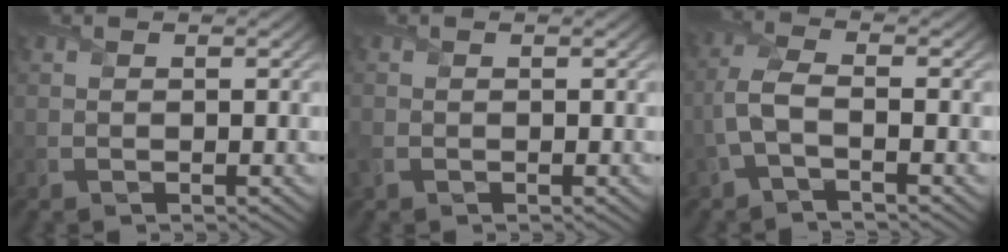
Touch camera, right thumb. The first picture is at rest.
{"total": 1.4, "force": [-0.7, 1.1, 0.6], "torque": [-0.022, -0.008, -0.018]}
{"total": 3.9, "force": [-1.3, 1.5, 3.4], "torque": [-0.090, 0.005, -0.037]}